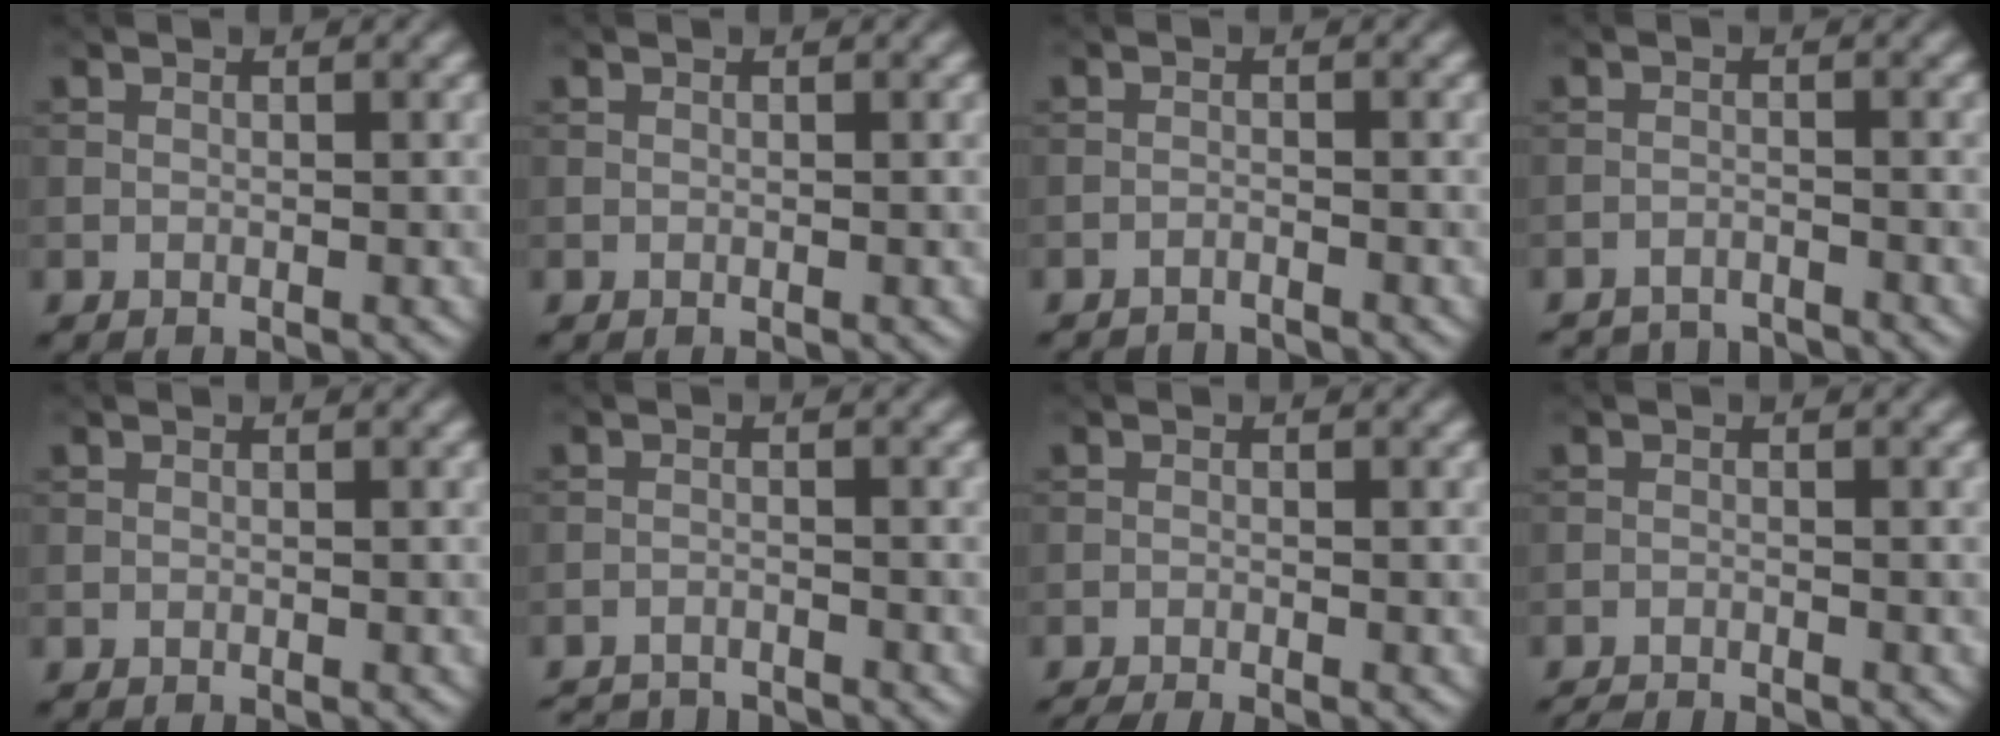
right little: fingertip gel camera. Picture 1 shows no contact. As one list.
[{"total": 0.0}, {"total": 1.9, "force": [-1.9, 0.2, 0.3], "torque": [-0.001, -0.005, -0.037]}, {"total": 4.1, "force": [-4.1, 0.4, 0.4], "torque": [-0.010, -0.007, -0.068]}, {"total": 0.0}, {"total": 4.4, "force": [-4.3, 0.5, 0.7], "torque": [-0.019, -0.013, -0.074]}, {"total": 2.0, "force": [-1.7, 0.2, 1.0], "torque": [-0.018, -0.004, -0.037]}, {"total": 1.9, "force": [-1.9, 0.1, 0.5], "torque": [-0.010, -0.005, -0.039]}]